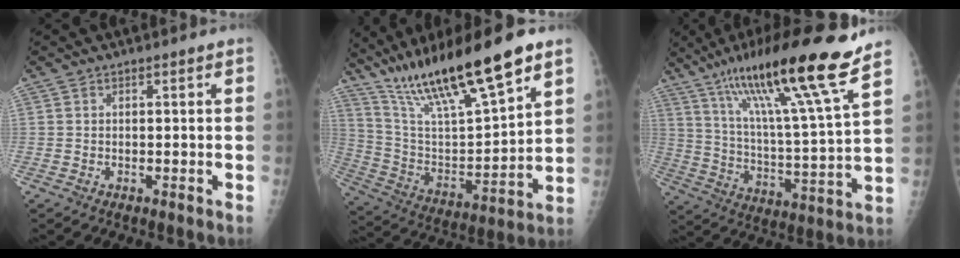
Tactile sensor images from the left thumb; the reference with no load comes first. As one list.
[{"total": 23.3, "force": [16.2, 4.0, 16.2], "torque": [-0.274, -0.054, 0.297]}, {"total": 22.3, "force": [14.8, 1.3, 16.6], "torque": [-0.266, -0.053, 0.253]}]